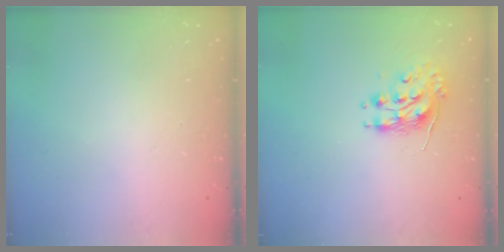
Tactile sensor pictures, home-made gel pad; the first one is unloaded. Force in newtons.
{"total": 8.7, "press": 8.7, "slide": 0.2}